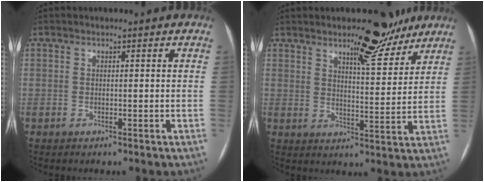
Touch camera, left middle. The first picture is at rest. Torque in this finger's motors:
{"motor_torque": [0.82, -0.73, 0.07, 0.07]}